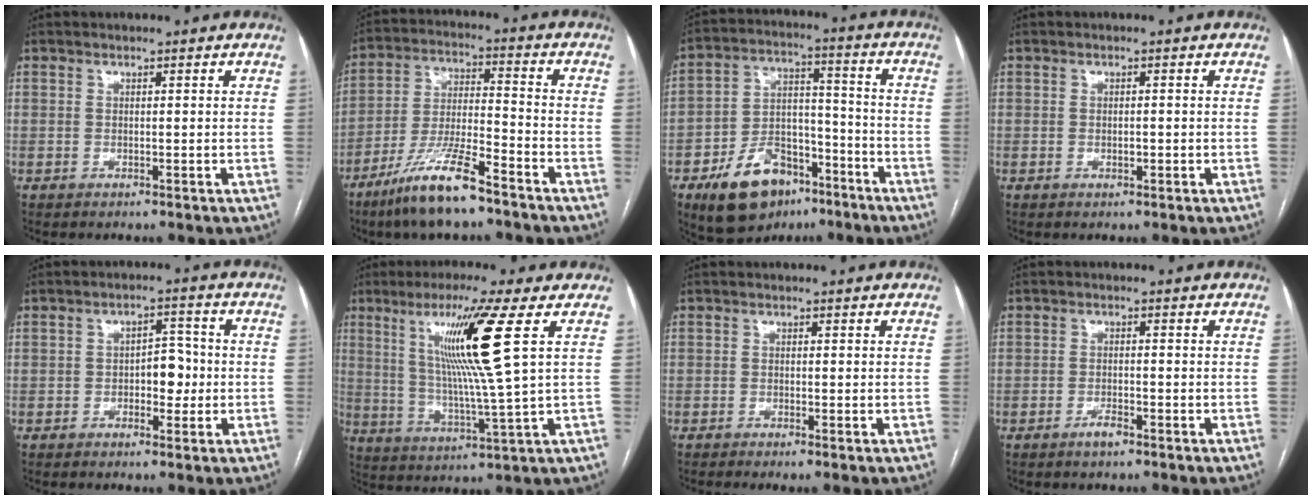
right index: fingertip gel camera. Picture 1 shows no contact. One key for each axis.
{"total": 12.0, "fx": -8.5, "fy": 1.6, "fz": 8.4, "tx": -0.170, "ty": -0.019, "tz": -0.159}
{"total": 13.9, "fx": -8.4, "fy": 8.1, "fz": 7.6, "tx": -0.132, "ty": 0.021, "tz": -0.135}
{"total": 1.2, "fx": -0.3, "fy": 0.5, "fz": 1.1, "tx": -0.020, "ty": 0.000, "tz": -0.003}
{"total": 4.8, "fx": -0.7, "fy": 2.7, "fz": 3.9, "tx": -0.051, "ty": 0.013, "tz": -0.010}
{"total": 13.3, "fx": 4.8, "fy": -2.3, "fz": 12.2, "tx": -0.213, "ty": -0.007, "tz": 0.086}
{"total": 1.1, "fx": -0.6, "fy": 0.1, "fz": 1.0, "tx": -0.019, "ty": -0.002, "tz": -0.011}
{"total": 1.9, "fx": -1.3, "fy": 0.5, "fz": 1.3, "tx": -0.024, "ty": 0.000, "tz": -0.023}